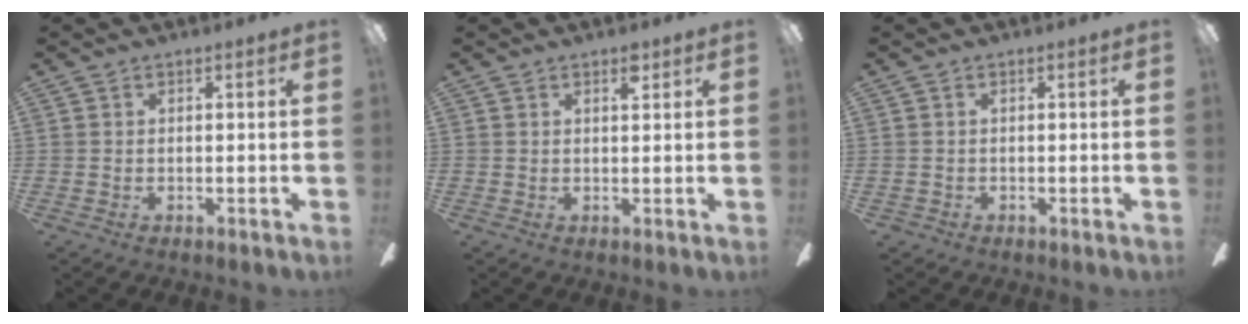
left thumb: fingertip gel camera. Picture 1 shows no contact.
{"total": 2.5, "force": [1.8, 0.9, 1.4], "torque": [-0.006, -0.008, 0.027]}
{"total": 0.6, "force": [-0.2, 0.5, 0.1], "torque": [-0.001, 0.003, -0.007]}